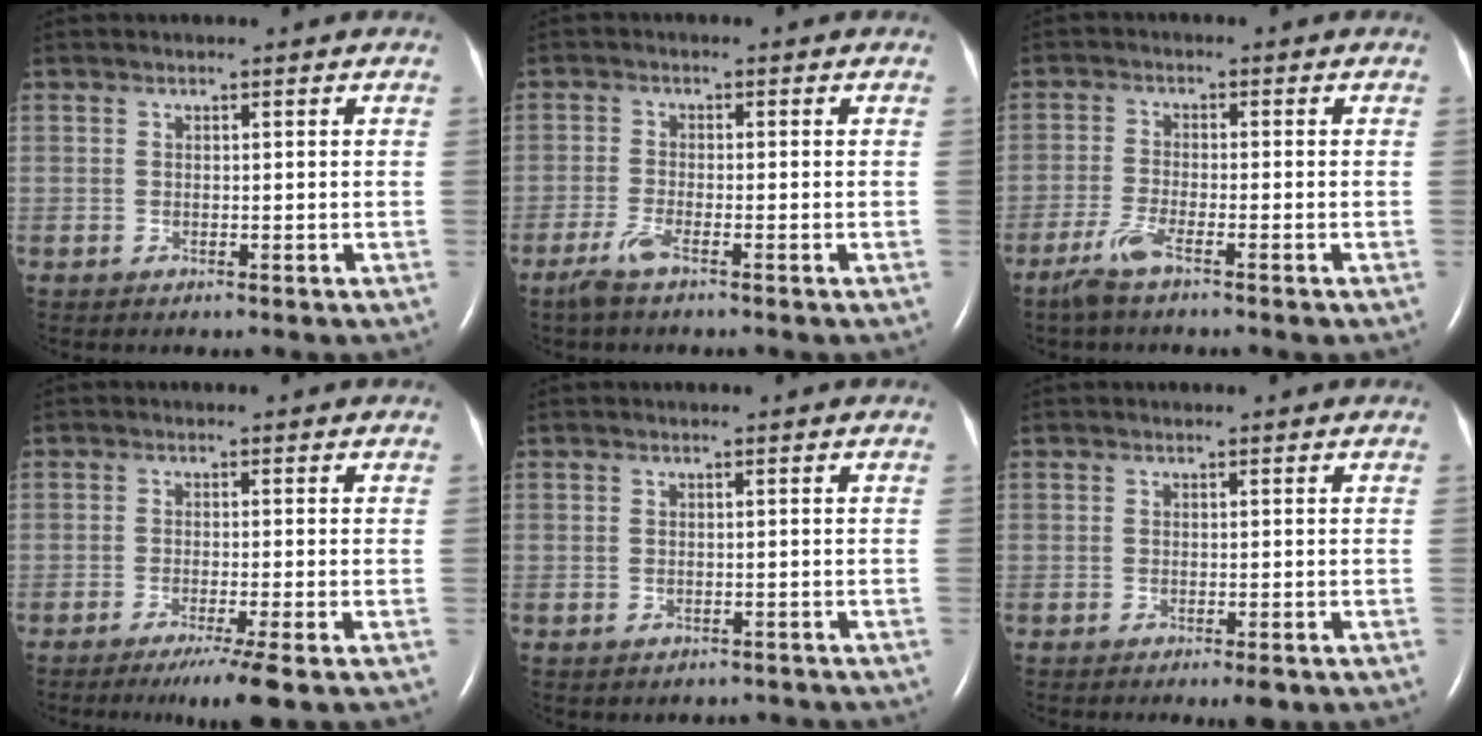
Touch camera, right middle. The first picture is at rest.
{"total": 2.8, "force": [-2.1, 0.1, 1.9], "torque": [-0.053, -0.006, -0.046]}
{"total": 4.1, "force": [-3.0, 0.2, 2.8], "torque": [-0.068, -0.009, -0.063]}
{"total": 5.2, "force": [-3.4, -0.9, 3.8], "torque": [-0.060, -0.016, -0.059]}
{"total": 1.7, "force": [-1.4, 1.0, 0.2], "torque": [-0.005, 0.001, -0.016]}
{"total": 1.9, "force": [-1.2, 0.3, 1.5], "torque": [-0.019, -0.005, -0.014]}